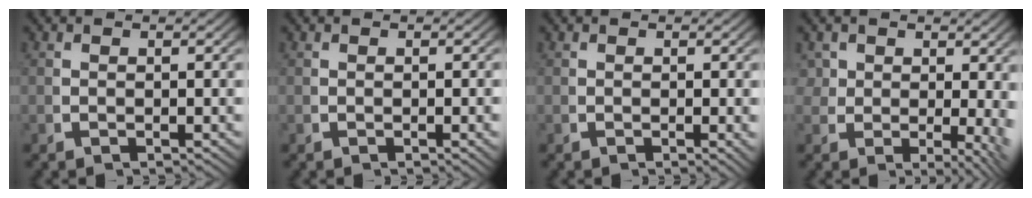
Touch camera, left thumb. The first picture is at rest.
{"total": 0.6, "force": [-0.2, 0.0, 0.6], "torque": [-0.009, 0.002, -0.003]}
{"total": 0.7, "force": [-0.1, 0.1, 0.7], "torque": [-0.011, -0.002, -0.001]}
{"total": 4.4, "force": [0.8, 2.9, 3.3], "torque": [-0.054, -0.030, 0.028]}